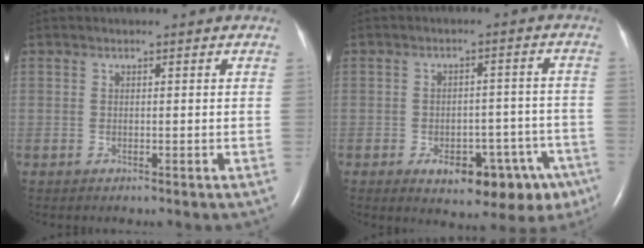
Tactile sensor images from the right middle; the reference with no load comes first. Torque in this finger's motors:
{"motor_torque": [0.54, -0.47, 0.24, 0.06]}